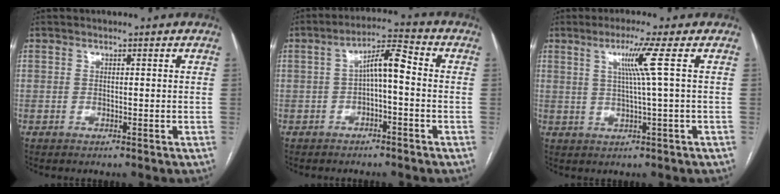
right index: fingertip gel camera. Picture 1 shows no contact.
{"total": 6.0, "force": [-0.4, 1.4, 5.8], "torque": [-0.100, 0.028, -0.007]}
{"total": 5.2, "force": [1.5, -1.8, 4.7], "torque": [-0.092, -0.001, 0.031]}